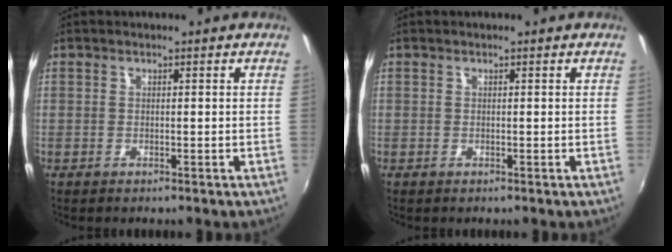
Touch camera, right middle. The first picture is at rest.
{"total": 0.0}